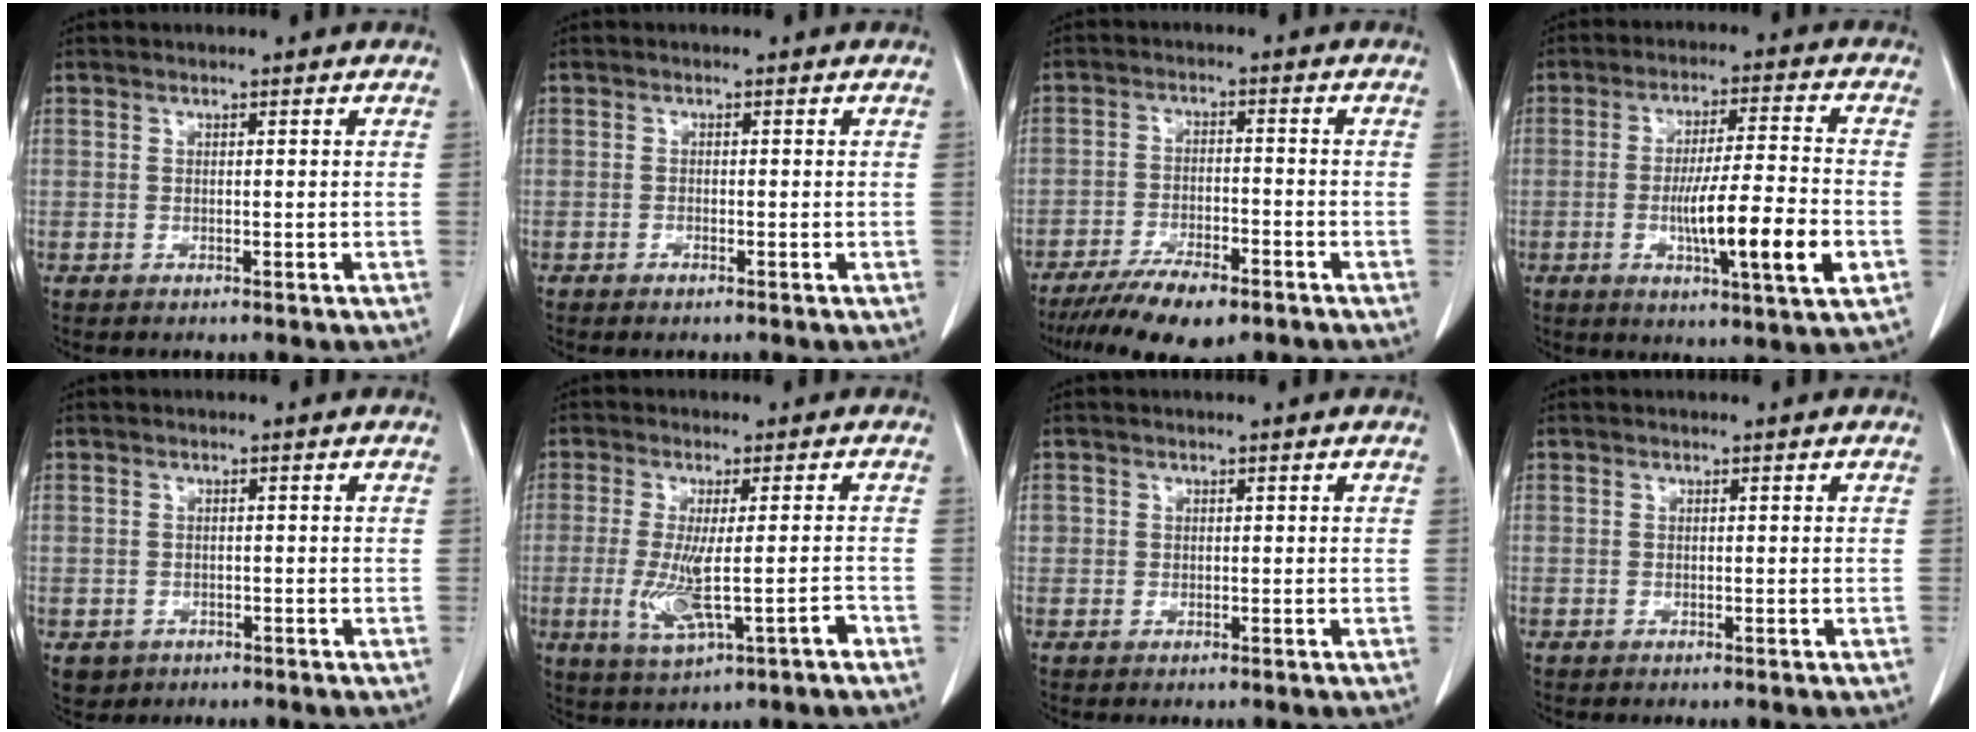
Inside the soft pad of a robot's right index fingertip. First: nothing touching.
{"total": 0.7, "force": [-0.5, 0.2, 0.4], "torque": [-0.011, -0.002, -0.004]}
{"total": 10.0, "force": [-7.3, 2.7, 6.3], "torque": [-0.105, -0.017, -0.121]}
{"total": 13.0, "force": [-3.2, 0.5, 12.6], "torque": [-0.208, -0.013, -0.057]}
{"total": 2.5, "force": [-1.0, 2.3, 0.3], "torque": [-0.004, 0.004, -0.010]}
{"total": 8.0, "force": [-2.7, 1.0, 7.5], "torque": [-0.137, -0.014, -0.039]}
{"total": 0.8, "force": [0.0, 0.8, 0.1], "torque": [0.007, 0.004, -0.001]}
{"total": 0.0}